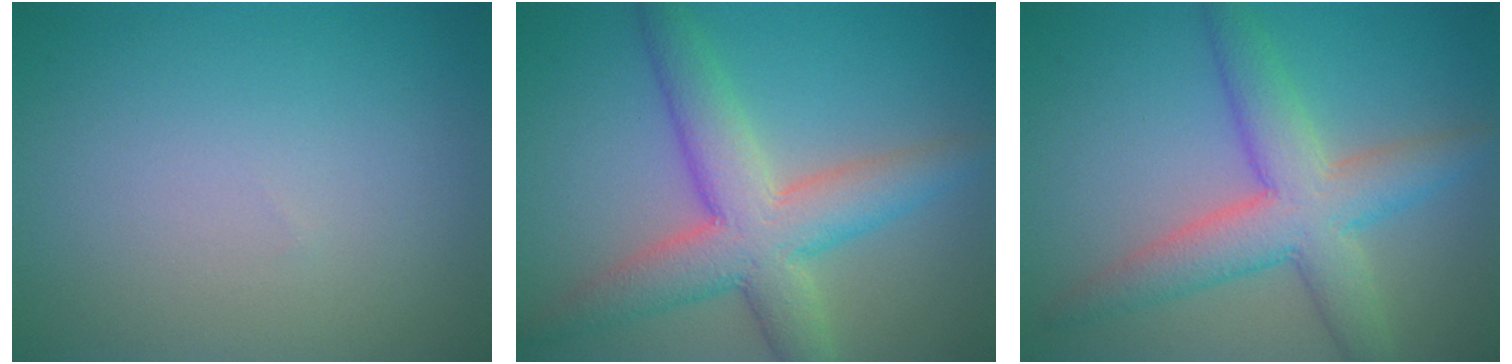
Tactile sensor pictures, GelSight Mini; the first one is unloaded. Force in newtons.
{"total": 6.9, "press": 6.9, "slide": 0.4}
{"total": 7.1, "press": 7.1, "slide": 0.2}